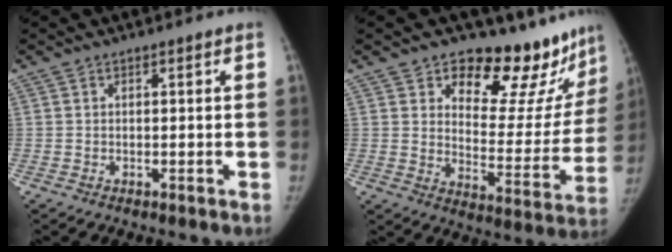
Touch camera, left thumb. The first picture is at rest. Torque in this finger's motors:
{"motor_torque": [0.13, 0.11, 0.83, -0.51, 0.03]}